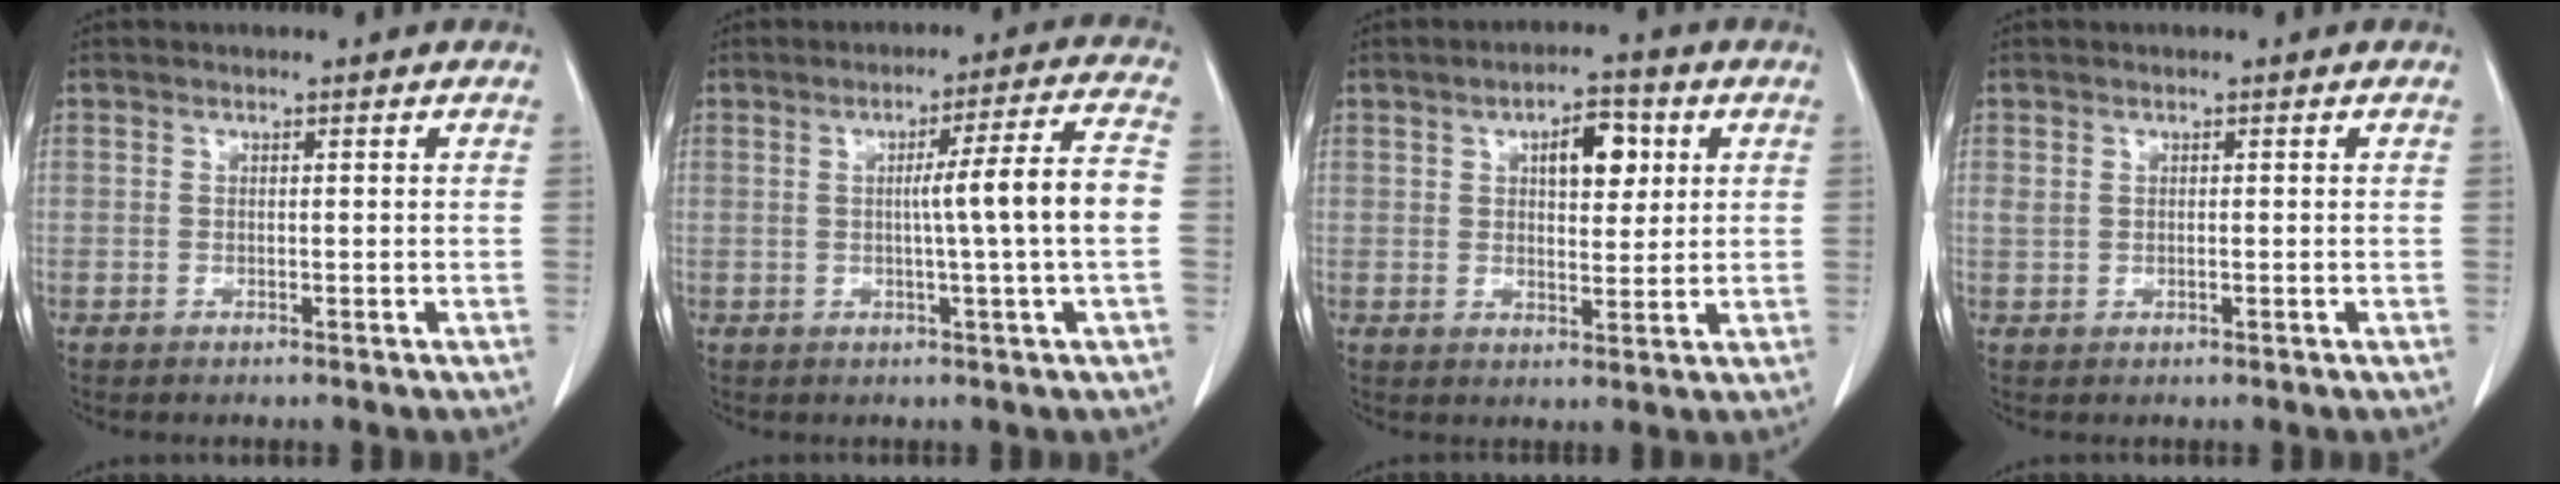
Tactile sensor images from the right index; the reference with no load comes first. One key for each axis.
{"total": 9.0, "fx": -0.5, "fy": -1.5, "fz": 8.8, "tx": -0.130, "ty": 0.007, "tz": -0.004}
{"total": 6.5, "fx": 2.2, "fy": 2.7, "fz": 5.4, "tx": -0.082, "ty": 0.008, "tz": 0.035}
{"total": 1.1, "fx": 0.2, "fy": 0.7, "fz": 0.8, "tx": -0.022, "ty": 0.007, "tz": 0.008}